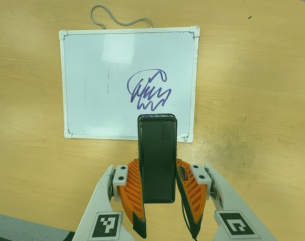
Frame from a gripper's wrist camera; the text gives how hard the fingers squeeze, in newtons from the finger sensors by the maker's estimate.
{"total": 4.6, "left": 3.1, "right": 6.0}